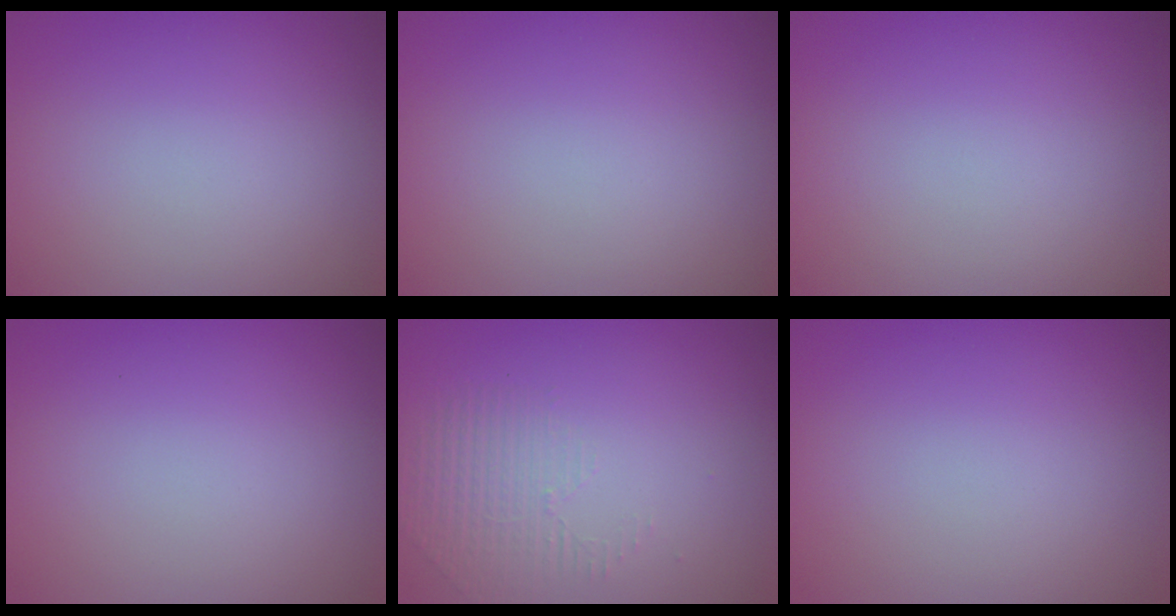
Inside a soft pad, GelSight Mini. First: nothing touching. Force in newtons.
{"total": 0.0}
{"total": 0.0}
{"total": 0.0}
{"total": 1.3, "press": 0.5, "slide": 1.2}
{"total": 0.0}